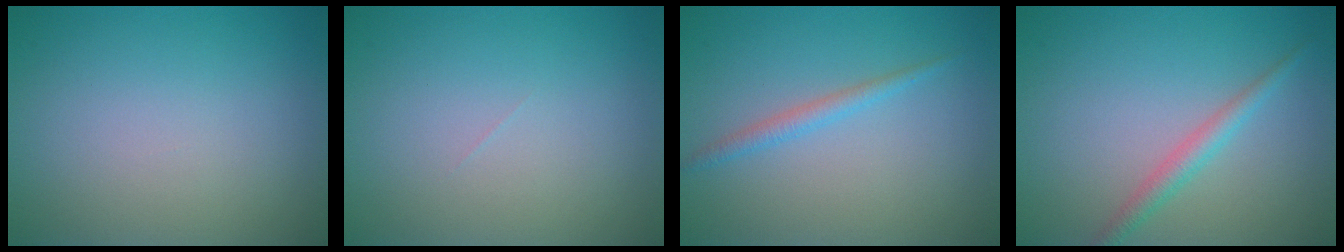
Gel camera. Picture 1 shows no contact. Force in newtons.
{"total": 0.0}
{"total": 1.4, "press": 1.4, "slide": 0.1}
{"total": 2.0, "press": 2.0, "slide": 0.0}